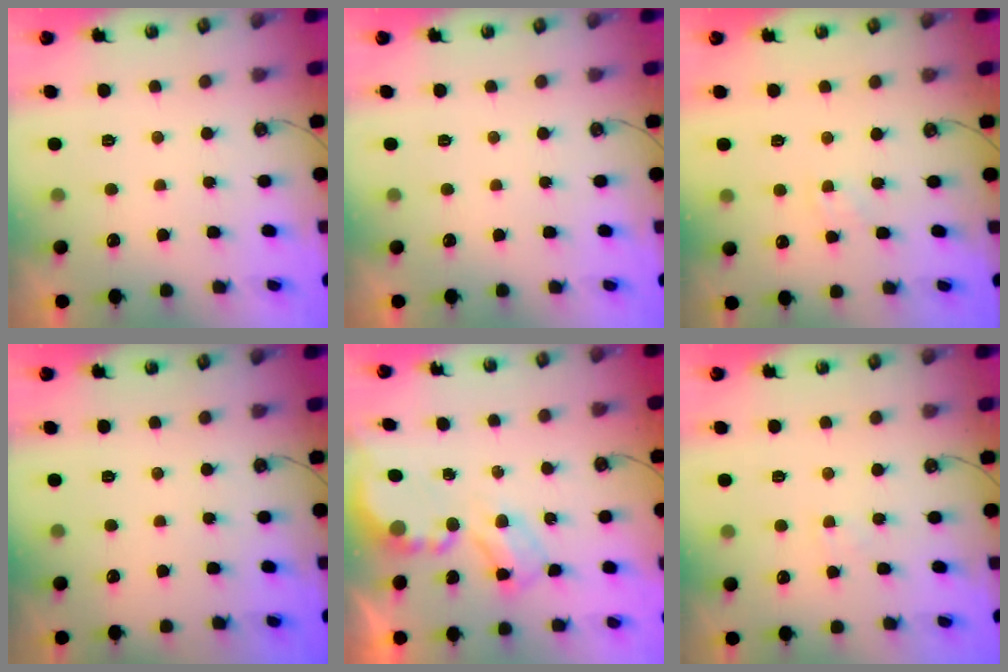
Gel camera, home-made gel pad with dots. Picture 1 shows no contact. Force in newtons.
{"total": 0.0}
{"total": 4.9, "press": 4.8, "slide": 0.7}
{"total": 0.0}
{"total": 4.9, "press": 4.9, "slide": 0.4}
{"total": 3.4, "press": 3.4, "slide": 0.3}